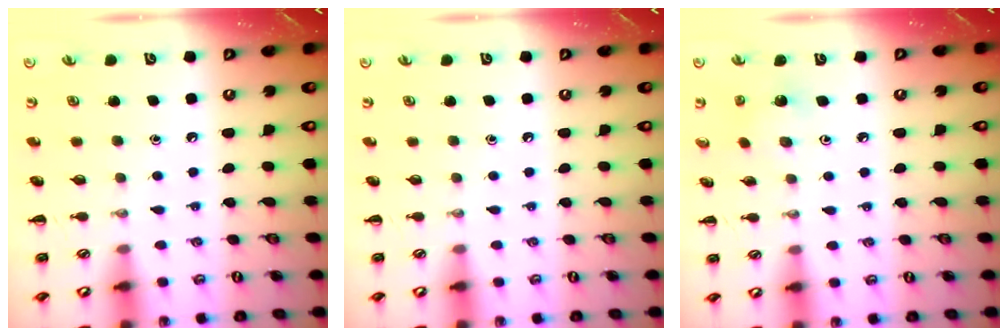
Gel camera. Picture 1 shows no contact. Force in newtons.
{"total": 0.0}
{"total": 2.4, "press": 2.2, "slide": 0.8}